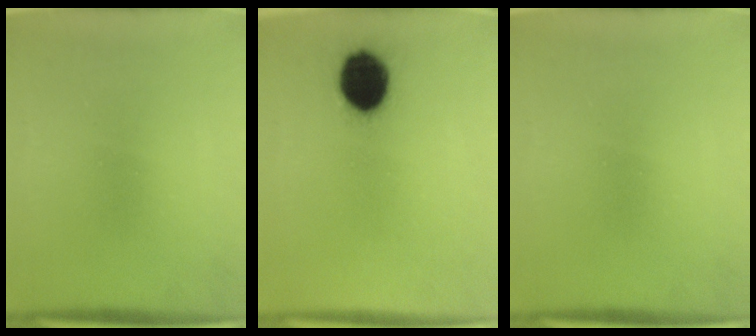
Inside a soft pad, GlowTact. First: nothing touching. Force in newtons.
{"total": 10.7}
{"total": 0.0}